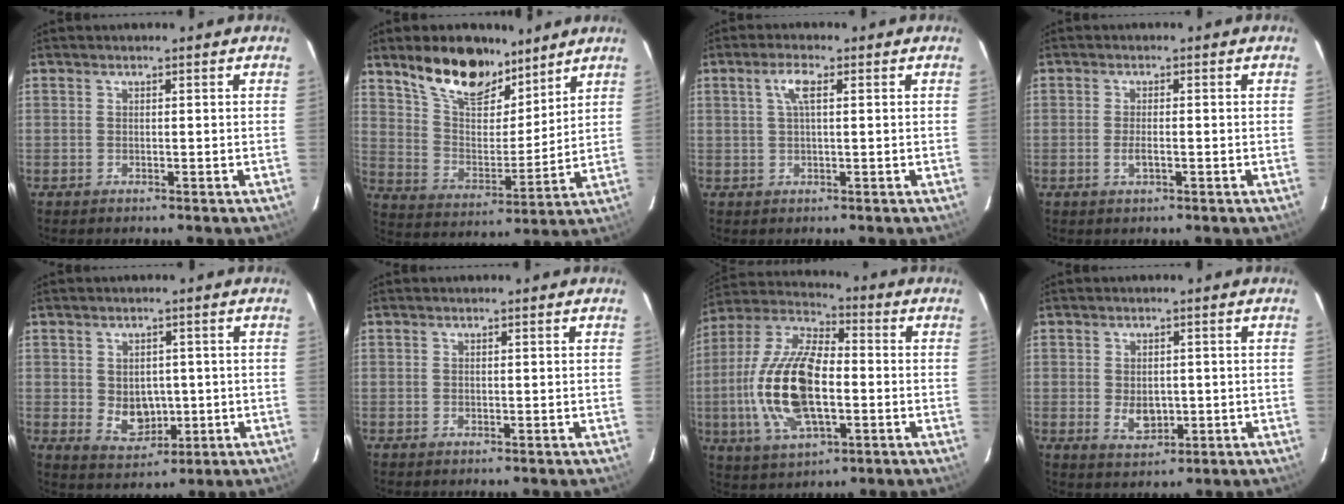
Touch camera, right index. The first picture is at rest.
{"total": 15.3, "force": [11.2, 7.2, 7.6], "torque": [-0.141, 0.015, 0.202]}
{"total": 3.3, "force": [1.0, 0.8, 3.1], "torque": [-0.063, 0.008, 0.019]}
{"total": 2.2, "force": [-0.8, 0.7, 1.9], "torque": [-0.037, -0.004, -0.013]}
{"total": 6.5, "force": [-0.5, 5.1, 3.9], "torque": [-0.070, -0.005, 0.010]}
{"total": 0.6, "force": [-0.4, 0.2, 0.4], "torque": [-0.009, 0.000, -0.008]}
{"total": 19.9, "force": [-2.8, 9.1, 17.5], "torque": [-0.366, 0.000, -0.054]}
{"total": 4.8, "force": [-0.6, 3.3, 3.4], "torque": [-0.058, -0.007, -0.001]}